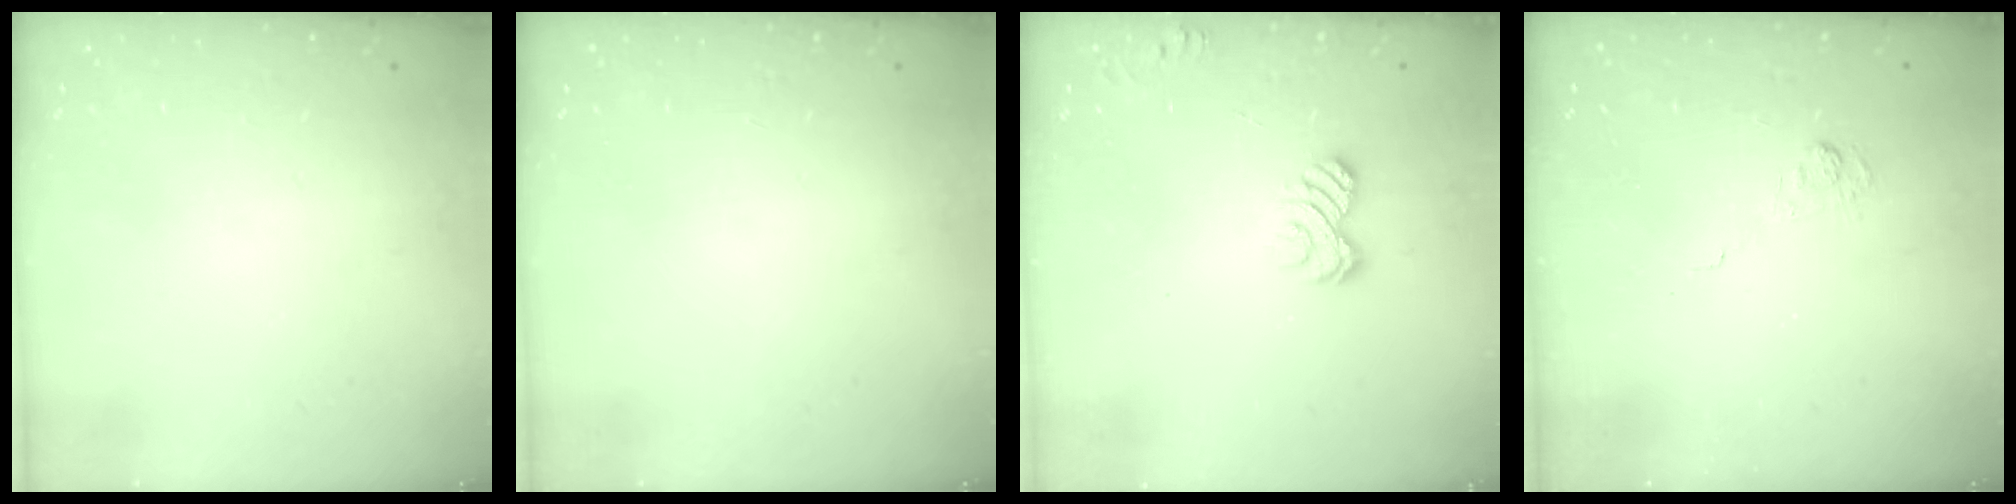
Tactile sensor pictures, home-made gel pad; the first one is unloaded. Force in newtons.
{"total": 0.0}
{"total": 6.0, "press": 5.8, "slide": 1.3}
{"total": 3.8, "press": 3.5, "slide": 1.6}